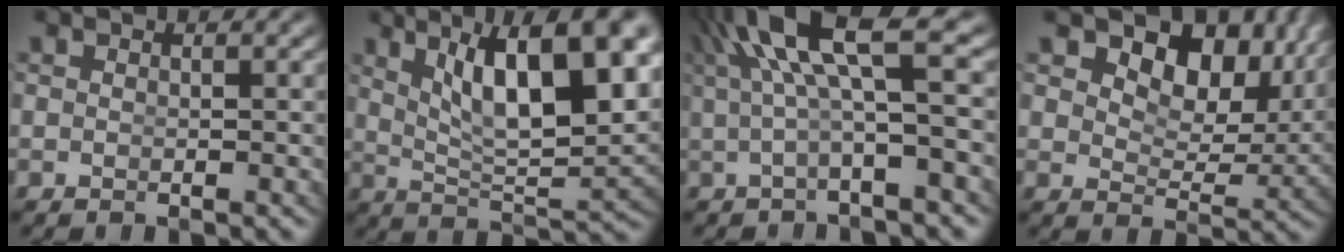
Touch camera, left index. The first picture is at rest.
{"total": 11.2, "force": [4.2, 3.9, 9.6], "torque": [-0.139, 0.004, 0.069]}
{"total": 6.2, "force": [2.4, 1.3, 5.6], "torque": [-0.096, 0.013, 0.036]}
{"total": 9.7, "force": [5.0, 5.1, 6.6], "torque": [-0.096, 0.000, 0.076]}